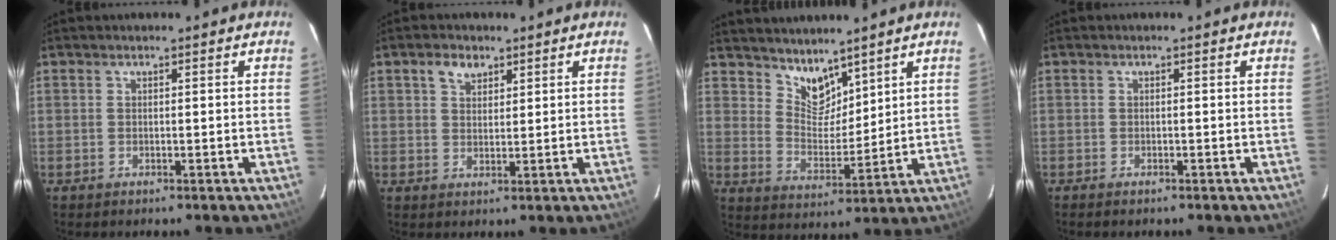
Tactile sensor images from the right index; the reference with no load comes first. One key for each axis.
{"total": 3.5, "fx": 2.1, "fy": 2.3, "fz": 1.6, "tx": -0.025, "ty": 0.010, "tz": 0.038}
{"total": 7.2, "fx": 5.9, "fy": 3.2, "fz": 2.3, "tx": -0.030, "ty": -0.002, "tz": 0.116}
{"total": 0.9, "fx": -0.8, "fy": 0.2, "fz": 0.4, "tx": -0.010, "ty": -0.003, "tz": -0.015}